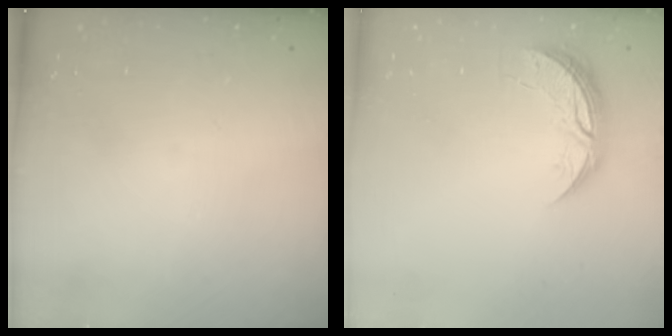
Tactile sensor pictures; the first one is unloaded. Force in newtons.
{"total": 8.4, "press": 8.4, "slide": 0.6}